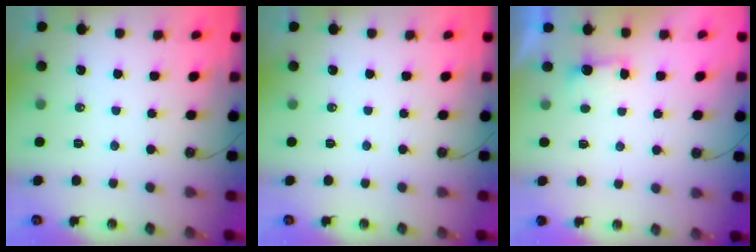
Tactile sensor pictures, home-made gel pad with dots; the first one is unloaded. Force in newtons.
{"total": 0.0}
{"total": 2.3, "press": 2.2, "slide": 0.8}